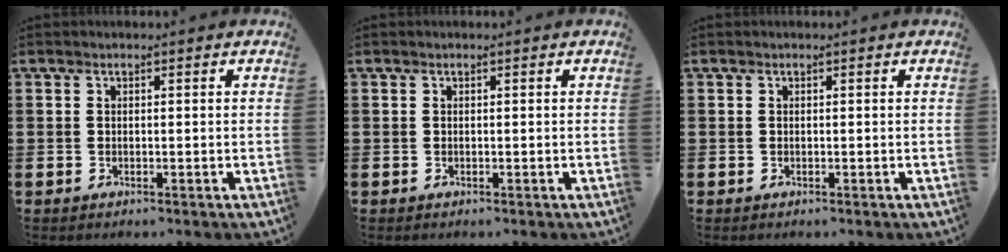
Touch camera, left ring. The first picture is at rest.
{"total": 0.0}
{"total": 0.0}